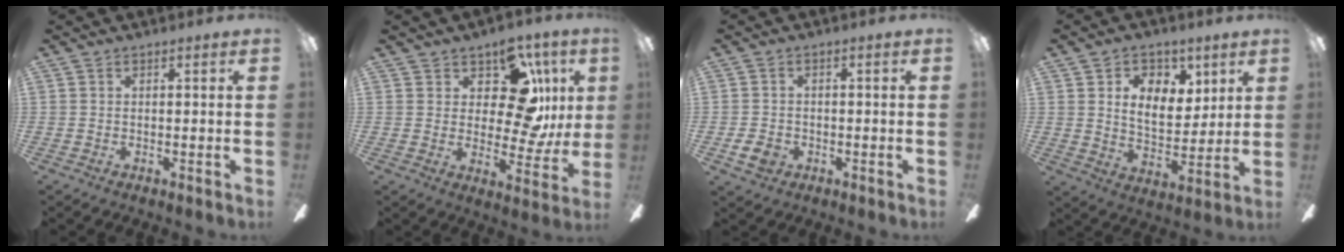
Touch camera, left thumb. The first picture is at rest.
{"total": 14.4, "force": [6.9, 7.5, 10.1], "torque": [-0.157, -0.040, 0.127]}
{"total": 4.0, "force": [-1.6, 3.0, 2.0], "torque": [-0.044, 0.006, -0.030]}
{"total": 10.1, "force": [4.5, 6.9, 5.8], "torque": [-0.087, -0.011, 0.079]}